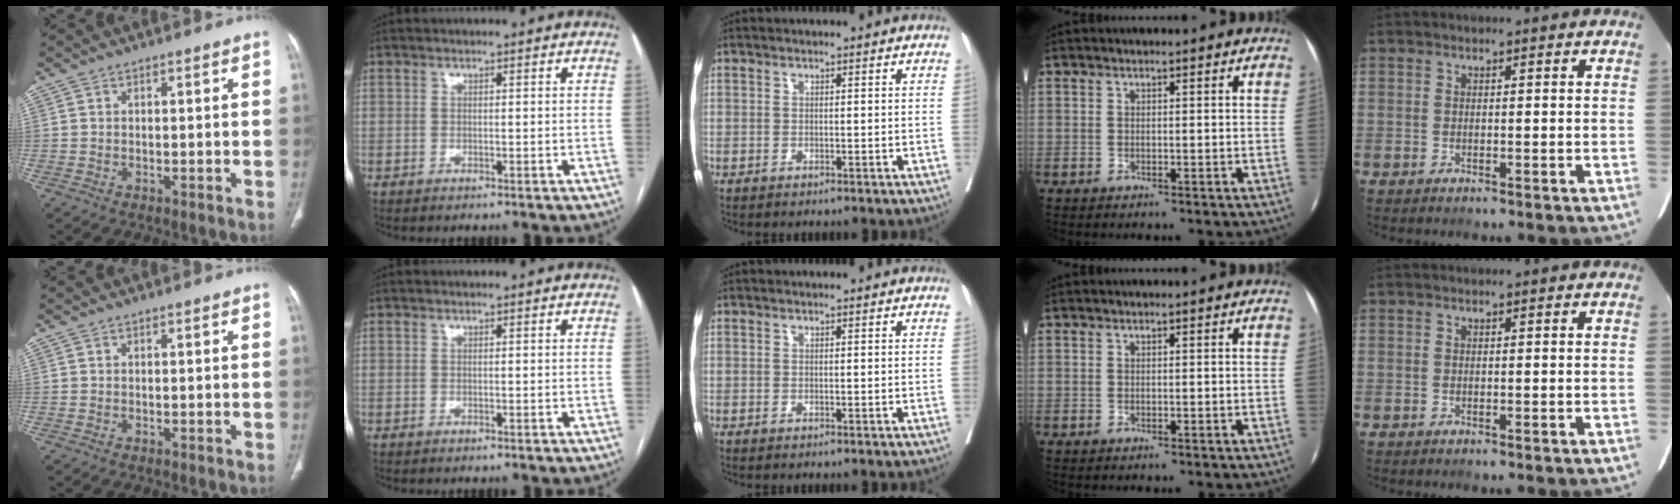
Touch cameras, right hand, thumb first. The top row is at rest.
{}